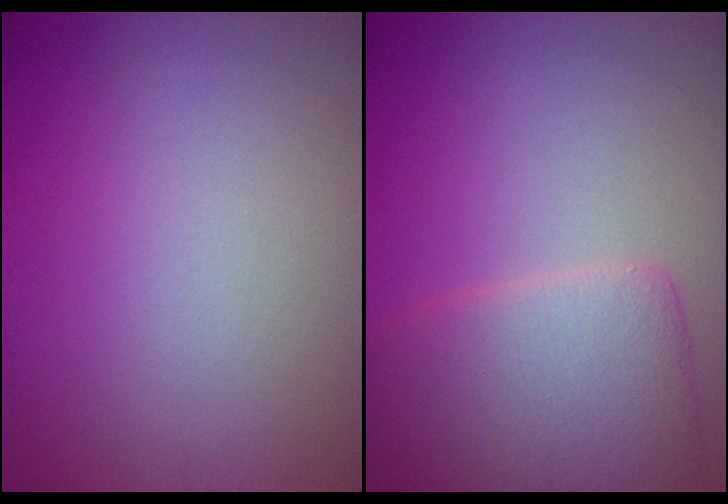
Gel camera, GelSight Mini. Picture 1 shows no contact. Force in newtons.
{"total": 5.9, "press": 5.9, "slide": 0.7}